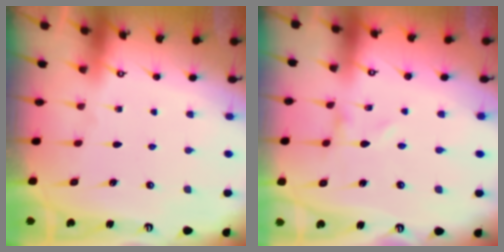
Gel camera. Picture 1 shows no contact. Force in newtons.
{"total": 0.0}